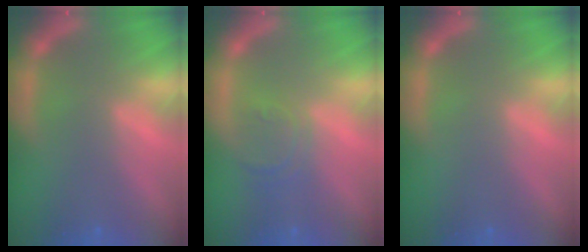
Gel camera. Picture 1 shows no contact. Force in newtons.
{"total": 3.0}
{"total": 0.0}